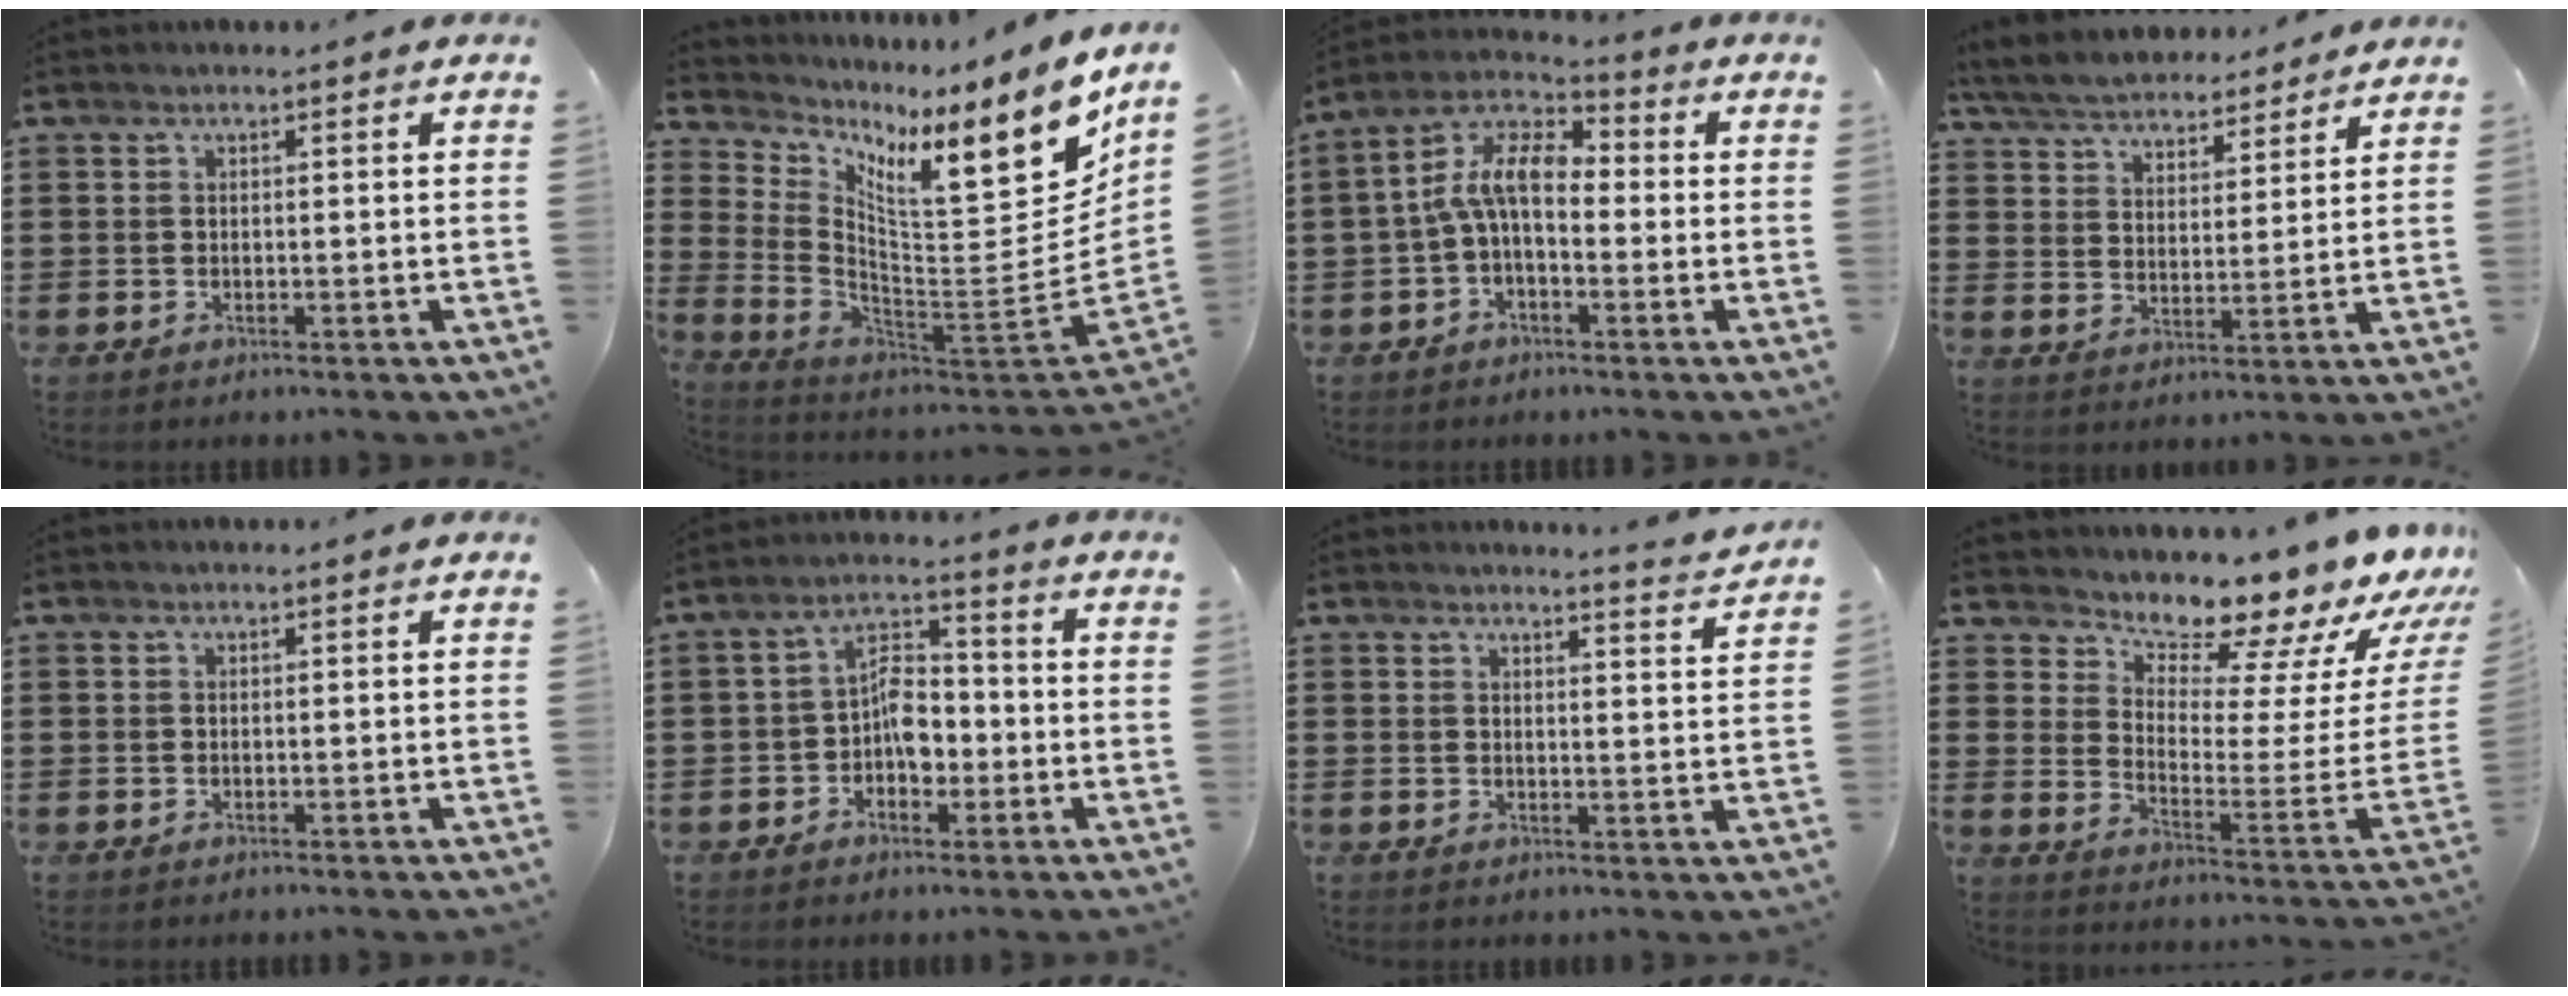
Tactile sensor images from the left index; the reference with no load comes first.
{"total": 11.6, "force": [5.5, 3.6, 9.5], "torque": [-0.164, -0.051, 0.078]}
{"total": 8.6, "force": [0.2, 4.1, 7.5], "torque": [-0.185, -0.013, -0.010]}
{"total": 5.6, "force": [5.4, 1.1, 1.0], "torque": [-0.047, -0.025, 0.096]}
{"total": 0.0}
{"total": 5.9, "force": [-1.3, 3.9, 4.3], "torque": [-0.073, 0.012, -0.027]}
{"total": 3.1, "force": [3.0, -0.5, 0.6], "torque": [-0.015, -0.018, 0.052]}
{"total": 9.8, "force": [9.3, 1.9, 2.3], "torque": [-0.049, -0.110, 0.151]}